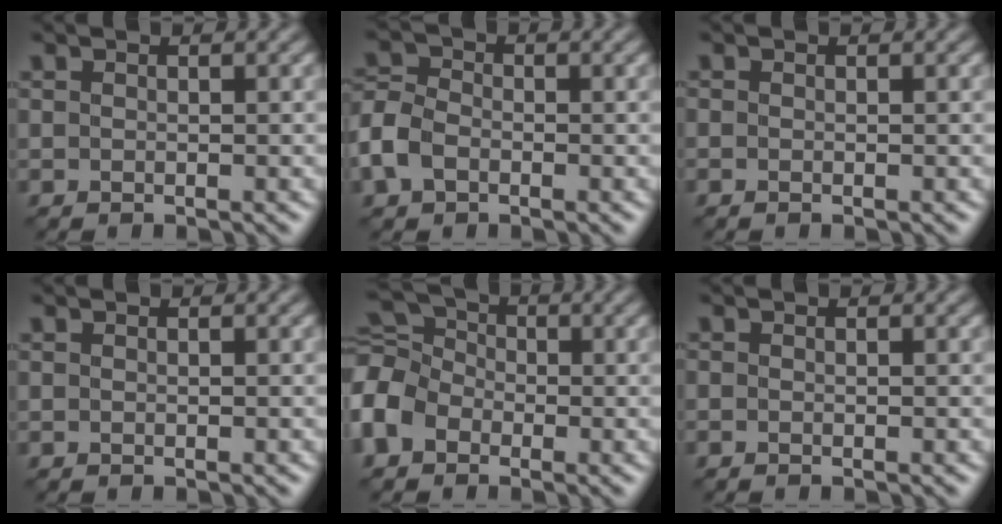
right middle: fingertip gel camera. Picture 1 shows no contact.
{"total": 4.1, "force": [-1.6, 2.9, 2.4], "torque": [-0.060, 0.004, -0.044]}
{"total": 0.0}
{"total": 0.0}
{"total": 6.4, "force": [-2.0, 5.0, 3.4], "torque": [-0.095, 0.013, -0.064]}
{"total": 0.0}